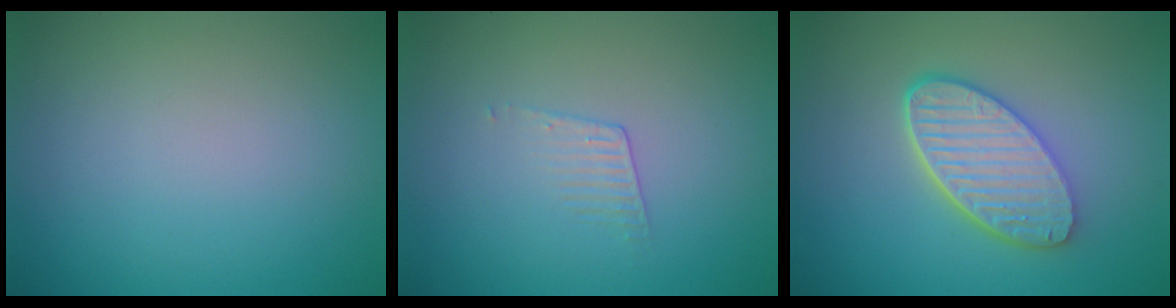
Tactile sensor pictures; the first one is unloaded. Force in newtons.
{"total": 1.1, "press": 0.2, "slide": 1.1}
{"total": 5.7, "press": 4.5, "slide": 3.5}